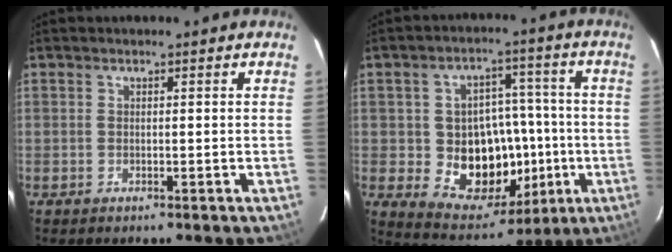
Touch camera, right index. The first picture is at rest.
{"total": 16.0, "force": [-2.8, 12.6, 9.5], "torque": [-0.180, 0.012, -0.017]}